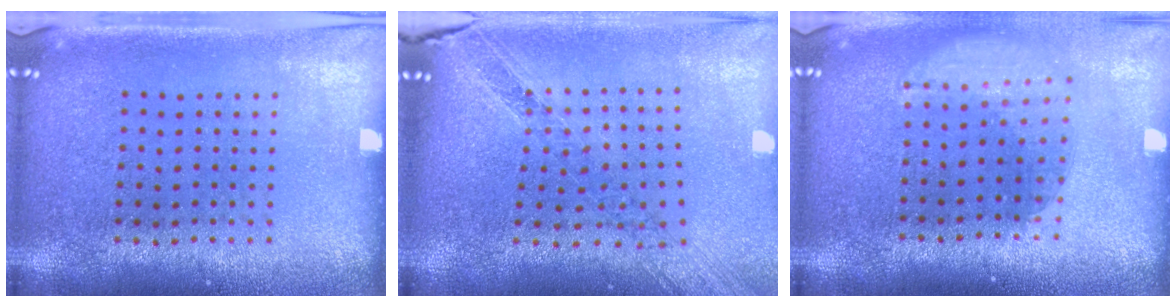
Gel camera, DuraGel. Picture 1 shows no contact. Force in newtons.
{"total": 1.1, "press": 1.1, "slide": 0.2}
{"total": 1.6, "press": 1.2, "slide": 1.0}